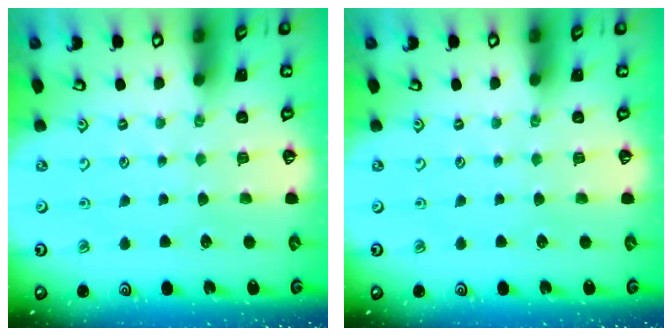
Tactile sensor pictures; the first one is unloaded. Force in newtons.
{"total": 0.0}